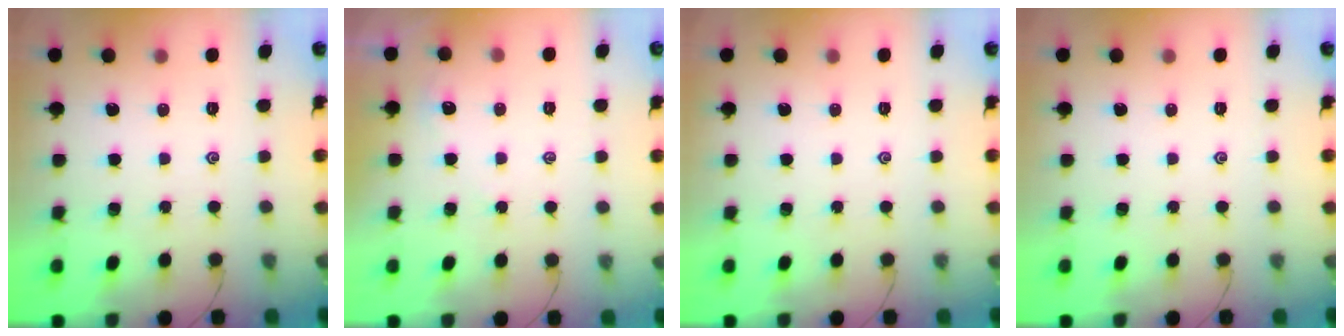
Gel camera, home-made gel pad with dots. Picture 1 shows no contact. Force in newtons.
{"total": 1.4, "press": 1.4, "slide": 0.2}
{"total": 0.0}
{"total": 0.0}